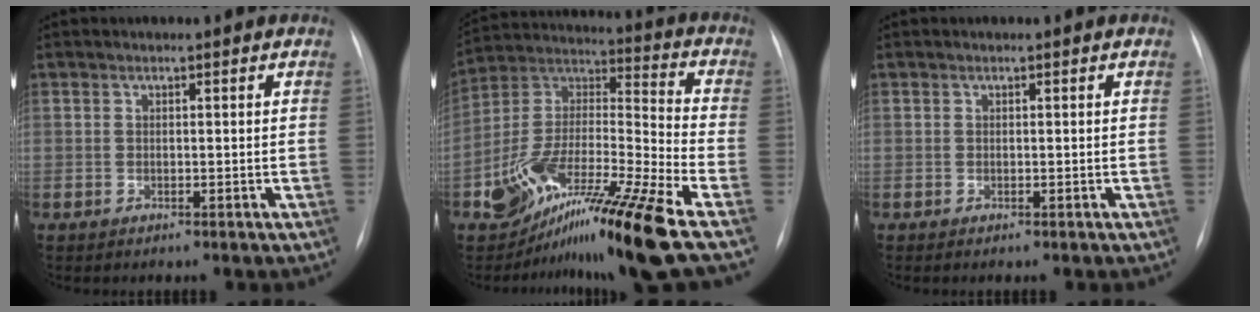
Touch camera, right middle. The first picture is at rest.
{"total": 17.3, "force": [-11.3, 0.4, 13.1], "torque": [-0.247, 0.005, -0.196]}
{"total": 0.0}